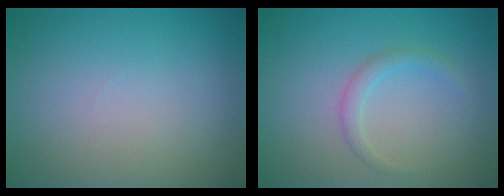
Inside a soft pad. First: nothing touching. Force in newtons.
{"total": 1.5, "press": 1.5, "slide": 0.1}